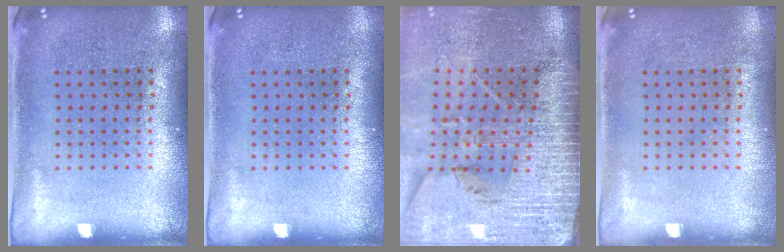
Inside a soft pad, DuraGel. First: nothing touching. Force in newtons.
{"total": 0.0}
{"total": 3.9, "press": 3.4, "slide": 2.0}
{"total": 0.0}